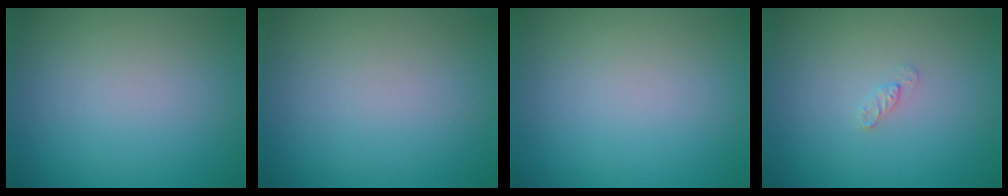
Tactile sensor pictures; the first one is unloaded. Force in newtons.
{"total": 0.0}
{"total": 0.0}
{"total": 0.9, "press": 0.8, "slide": 0.2}